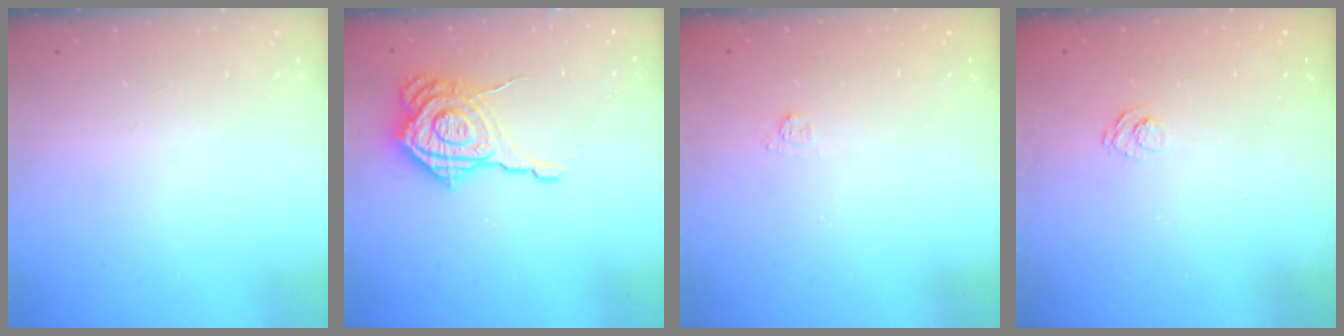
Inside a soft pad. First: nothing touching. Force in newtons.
{"total": 15.5, "press": 15.5, "slide": 0.9}
{"total": 2.2, "press": 2.1, "slide": 0.9}
{"total": 3.7, "press": 3.4, "slide": 1.3}